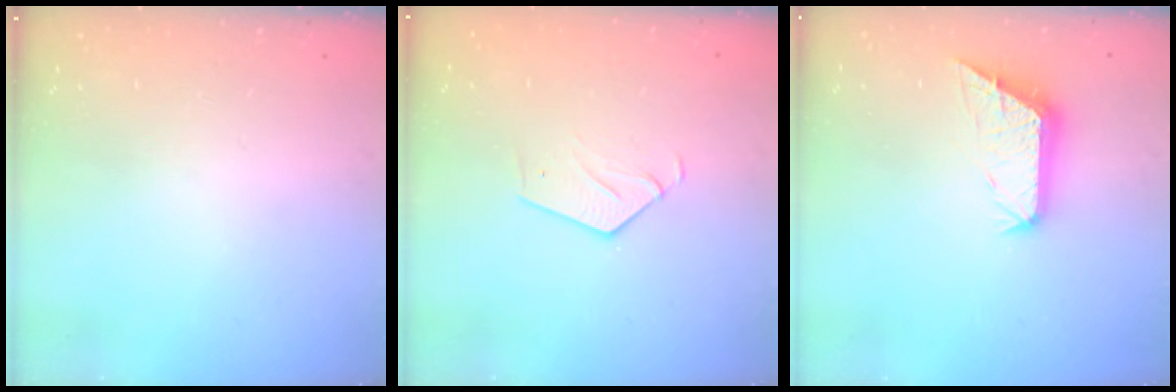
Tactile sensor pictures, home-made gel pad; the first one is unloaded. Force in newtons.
{"total": 2.9, "press": 2.9, "slide": 0.2}
{"total": 10.8, "press": 10.8, "slide": 0.4}